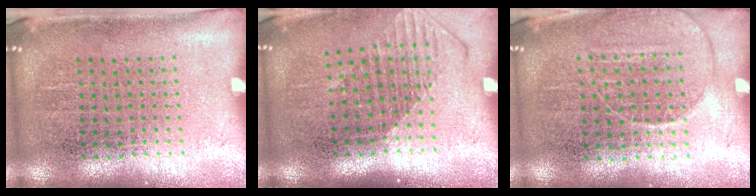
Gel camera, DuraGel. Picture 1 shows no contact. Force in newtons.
{"total": 1.5, "press": 1.2, "slide": 1.0}
{"total": 1.4, "press": 1.3, "slide": 0.5}